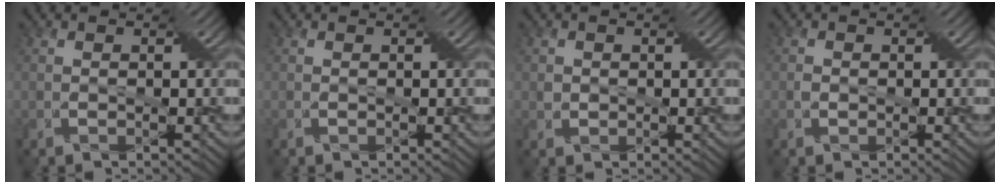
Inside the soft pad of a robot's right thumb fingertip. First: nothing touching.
{"total": 0.0}
{"total": 1.3, "force": [0.3, 1.2, 0.5], "torque": [-0.013, -0.001, 0.001]}
{"total": 0.6, "force": [-0.2, 0.5, 0.3], "torque": [-0.008, 0.000, -0.005]}